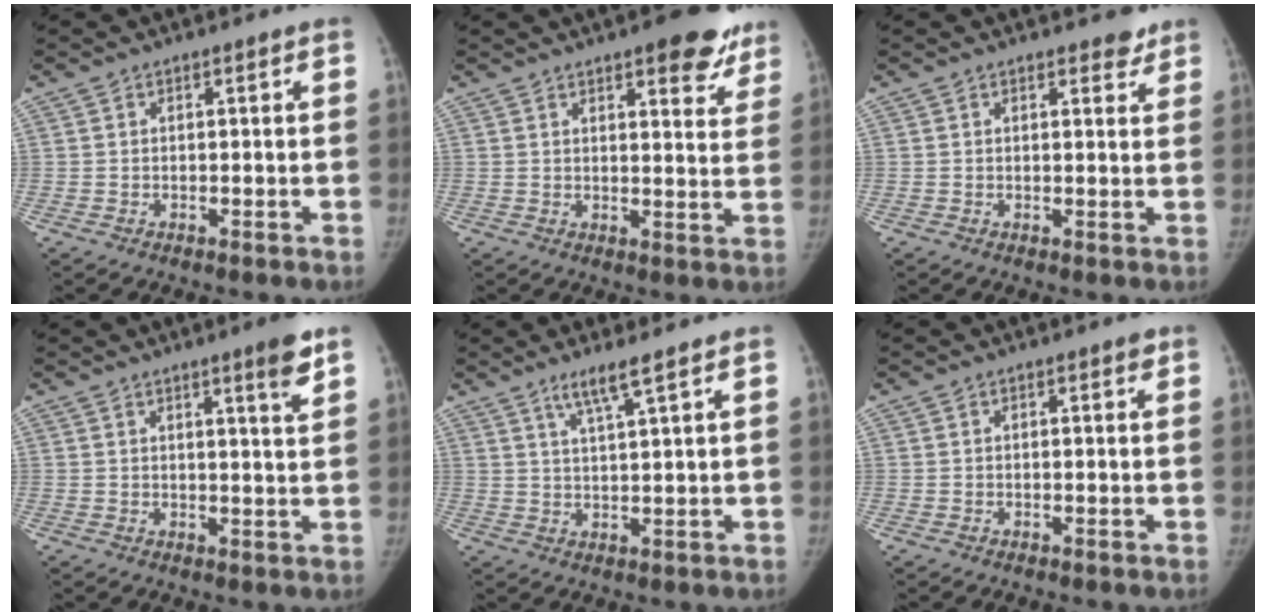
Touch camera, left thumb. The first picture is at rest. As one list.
[{"total": 10.4, "force": [7.0, 3.6, 6.8], "torque": [-0.044, -0.033, 0.082]}, {"total": 2.6, "force": [2.2, 1.1, 0.9], "torque": [0.006, -0.013, 0.024]}, {"total": 4.9, "force": [3.1, 0.1, 3.7], "torque": [-0.047, -0.023, 0.043]}, {"total": 4.9, "force": [3.4, -0.3, 3.5], "torque": [-0.071, -0.024, 0.067]}, {"total": 0.9, "force": [0.5, 0.2, 0.7], "torque": [-0.010, -0.001, 0.006]}]